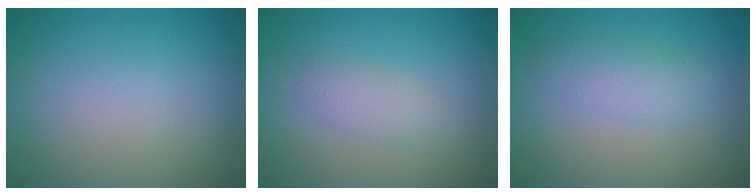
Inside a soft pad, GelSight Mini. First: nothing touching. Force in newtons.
{"total": 2.4, "press": 2.4, "slide": 0.2}
{"total": 2.4, "press": 2.4, "slide": 0.0}